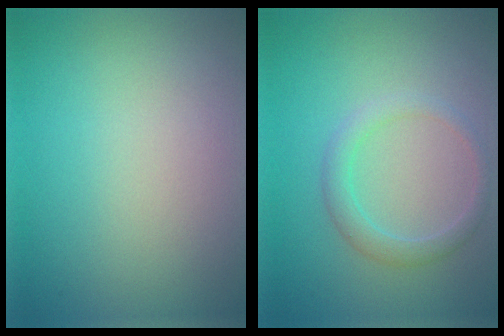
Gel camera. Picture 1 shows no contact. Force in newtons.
{"total": 2.0, "press": 2.0, "slide": 0.1}